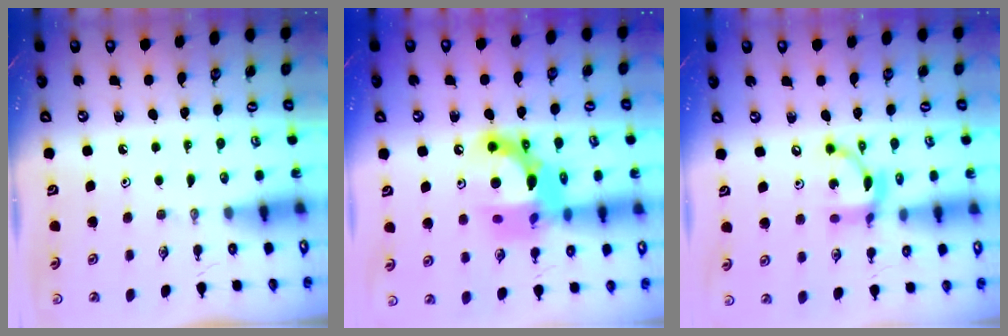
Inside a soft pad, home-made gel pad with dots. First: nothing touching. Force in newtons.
{"total": 16.3, "press": 16.3, "slide": 1.2}
{"total": 11.5, "press": 11.5, "slide": 0.7}